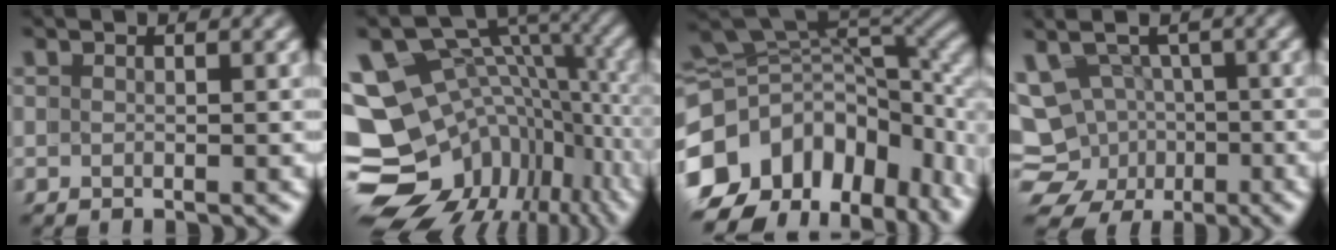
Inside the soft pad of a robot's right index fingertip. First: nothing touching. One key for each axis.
{"total": 20.4, "fx": -3.5, "fy": 16.8, "fz": 11.2, "tx": -0.229, "ty": -0.074, "tz": -0.049}
{"total": 18.0, "fx": -3.8, "fy": 12.7, "fz": 12.1, "tx": -0.220, "ty": -0.034, "tz": -0.056}
{"total": 11.9, "fx": -2.6, "fy": 10.9, "fz": 4.2, "tx": -0.086, "ty": -0.048, "tz": -0.049}